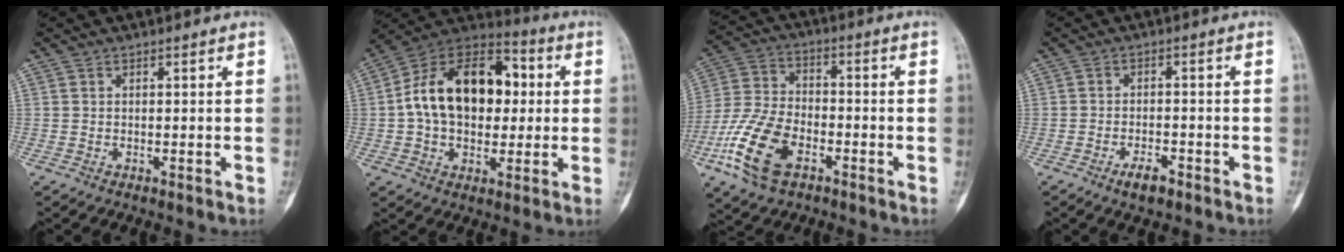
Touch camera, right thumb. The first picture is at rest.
{"total": 20.9, "force": [1.8, 13.7, 15.6], "torque": [-0.227, 0.028, 0.024]}
{"total": 14.7, "force": [-6.4, 8.4, 10.2], "torque": [-0.212, 0.018, -0.128]}
{"total": 3.7, "force": [-2.4, 1.5, 2.5], "torque": [-0.041, 0.012, -0.040]}